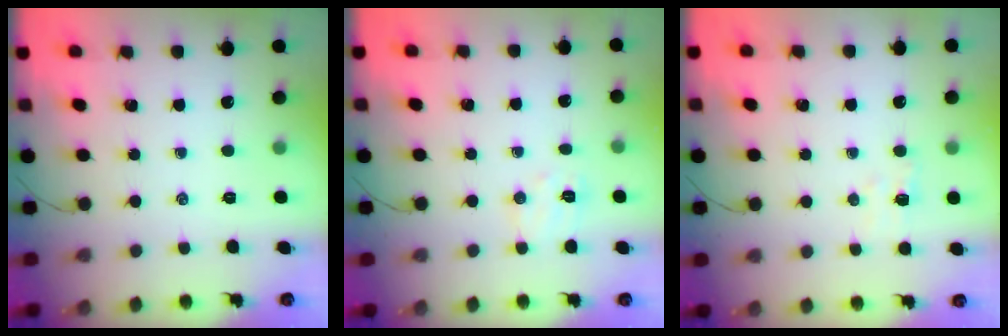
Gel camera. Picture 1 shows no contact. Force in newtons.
{"total": 6.3, "press": 6.2, "slide": 1.1}
{"total": 3.2, "press": 3.1, "slide": 0.9}